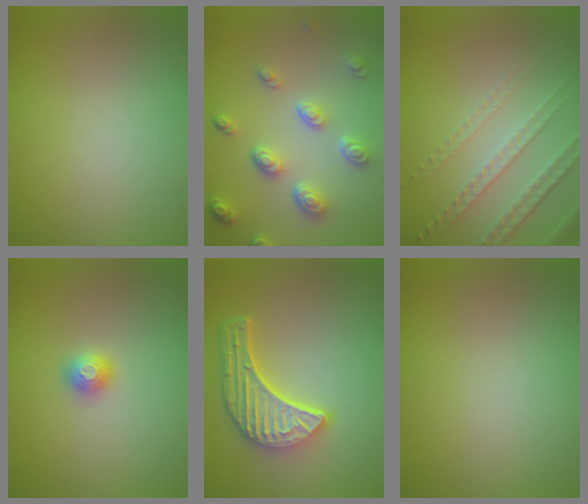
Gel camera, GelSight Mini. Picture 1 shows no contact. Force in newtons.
{"total": 4.6, "press": 3.5, "slide": 3.0}
{"total": 4.6, "press": 3.1, "slide": 3.4}
{"total": 1.2, "press": 1.2, "slide": 0.3}
{"total": 5.6, "press": 4.4, "slide": 3.5}
{"total": 0.0}